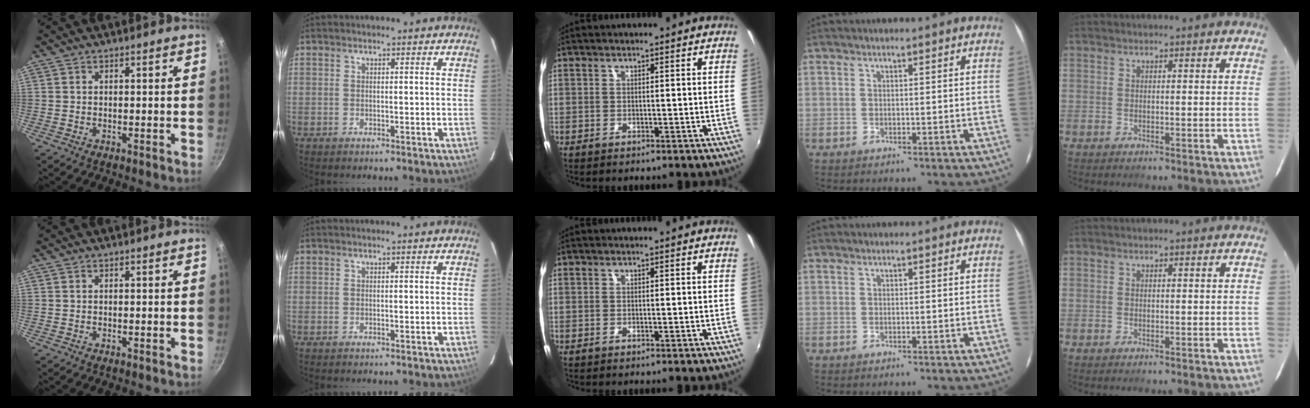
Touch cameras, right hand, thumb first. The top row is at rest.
{}